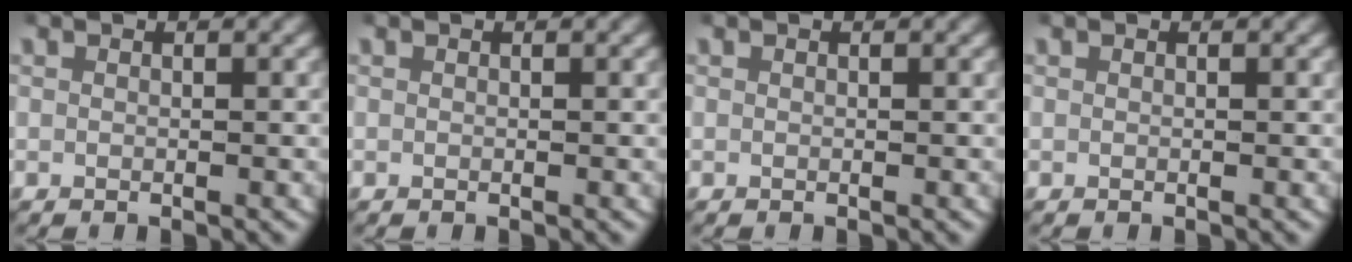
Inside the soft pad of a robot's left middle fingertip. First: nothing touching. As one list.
[{"total": 0.0}, {"total": 0.0}, {"total": 0.0}]